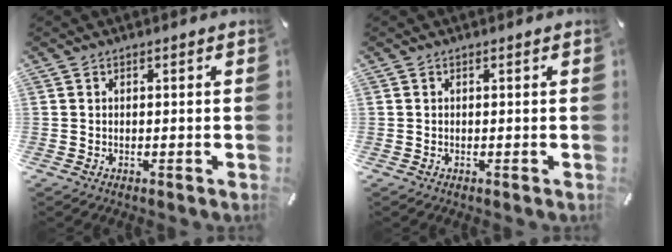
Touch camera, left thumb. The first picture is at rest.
{"total": 0.0}